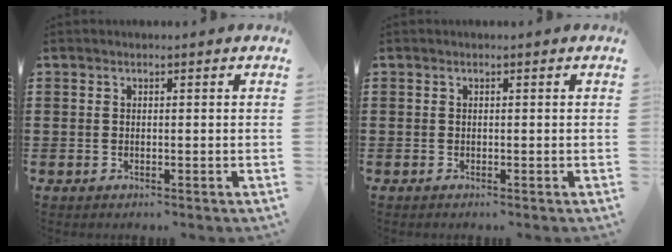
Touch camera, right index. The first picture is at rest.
{"total": 0.0}